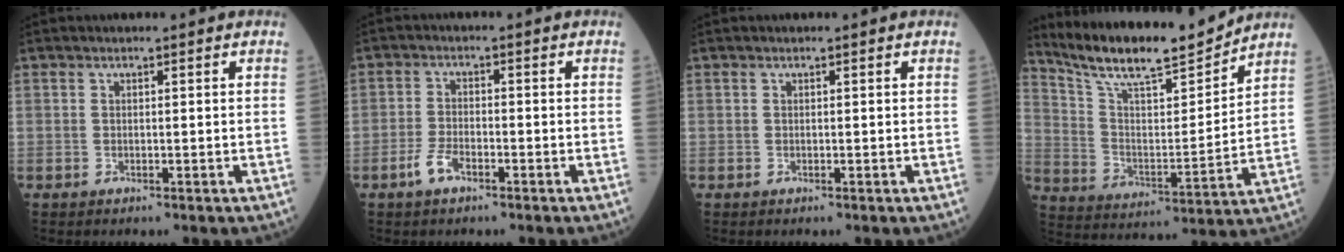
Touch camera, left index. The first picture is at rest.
{"total": 3.1, "force": [-2.0, 1.2, 2.1], "torque": [-0.051, 0.001, -0.042]}
{"total": 0.0}
{"total": 15.9, "force": [14.4, 1.6, 6.6], "torque": [-0.128, -0.008, 0.253]}